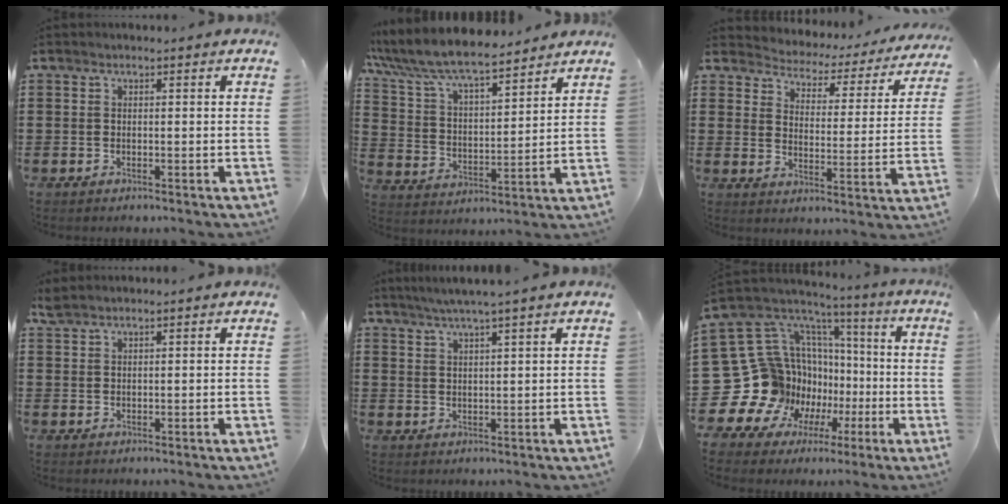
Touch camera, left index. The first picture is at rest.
{"total": 8.2, "force": [7.4, 1.3, 3.3], "torque": [-0.096, -0.037, 0.126]}
{"total": 2.9, "force": [2.8, 0.7, 0.0], "torque": [-0.022, -0.029, 0.039]}
{"total": 1.6, "force": [1.4, 0.2, 0.7], "torque": [-0.017, 0.000, 0.028]}
{"total": 3.1, "force": [2.5, -0.7, 1.7], "torque": [-0.037, -0.007, 0.043]}
{"total": 18.9, "force": [-1.7, 16.8, 8.4], "torque": [-0.220, -0.049, 0.027]}